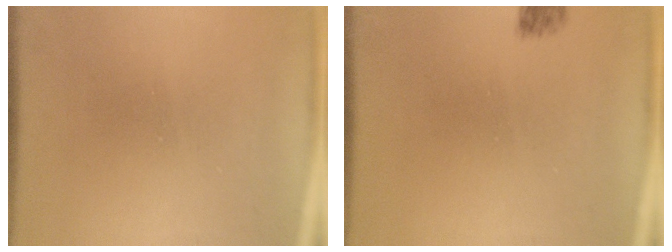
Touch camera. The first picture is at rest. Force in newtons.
{"total": 1.2}